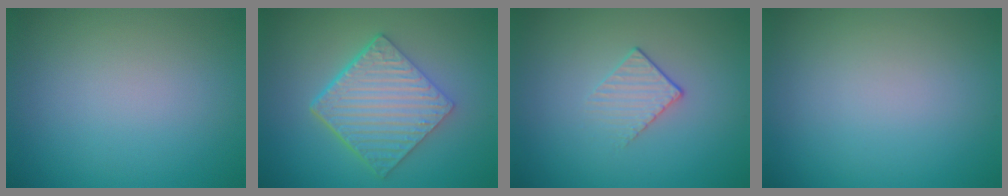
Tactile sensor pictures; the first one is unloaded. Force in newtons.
{"total": 6.5, "press": 4.6, "slide": 4.5}
{"total": 1.5, "press": 0.9, "slide": 1.2}
{"total": 0.0}